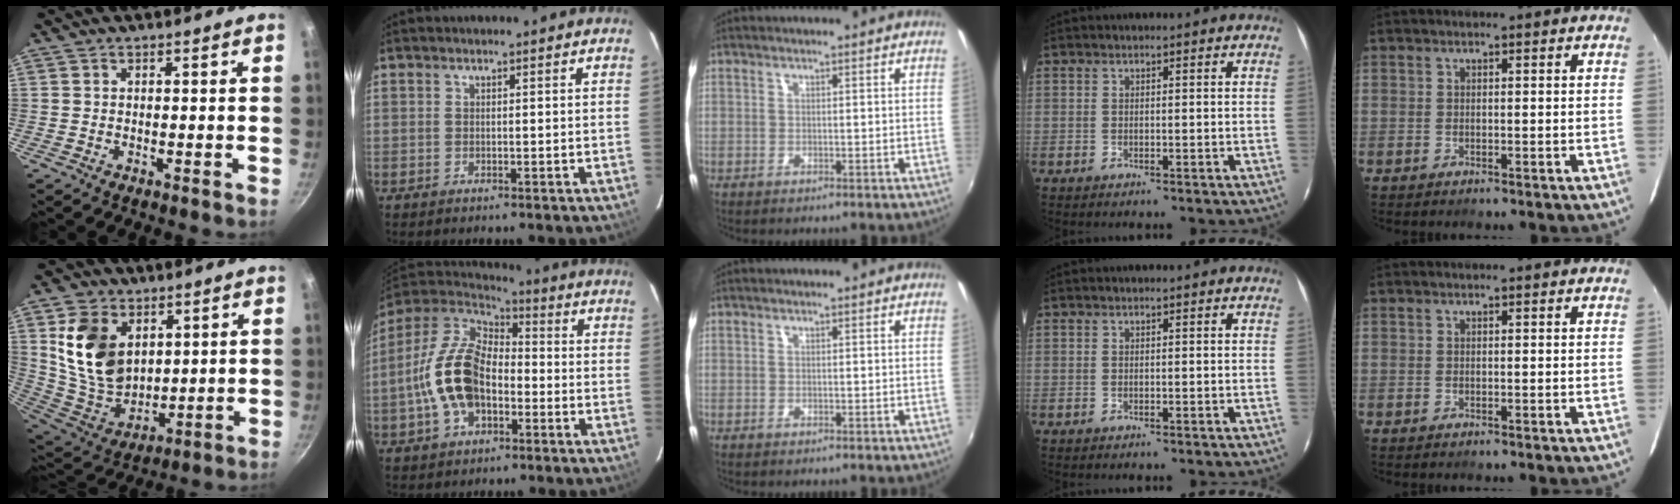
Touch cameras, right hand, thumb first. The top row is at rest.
{"thumb": {"total": 17.7, "force": [4.6, 13.9, 10.0], "torque": [-0.148, -0.023, 0.097]}, "index": {"total": 15.7, "force": [-3.9, 9.9, 11.6], "torque": [-0.241, 0.014, -0.070]}}